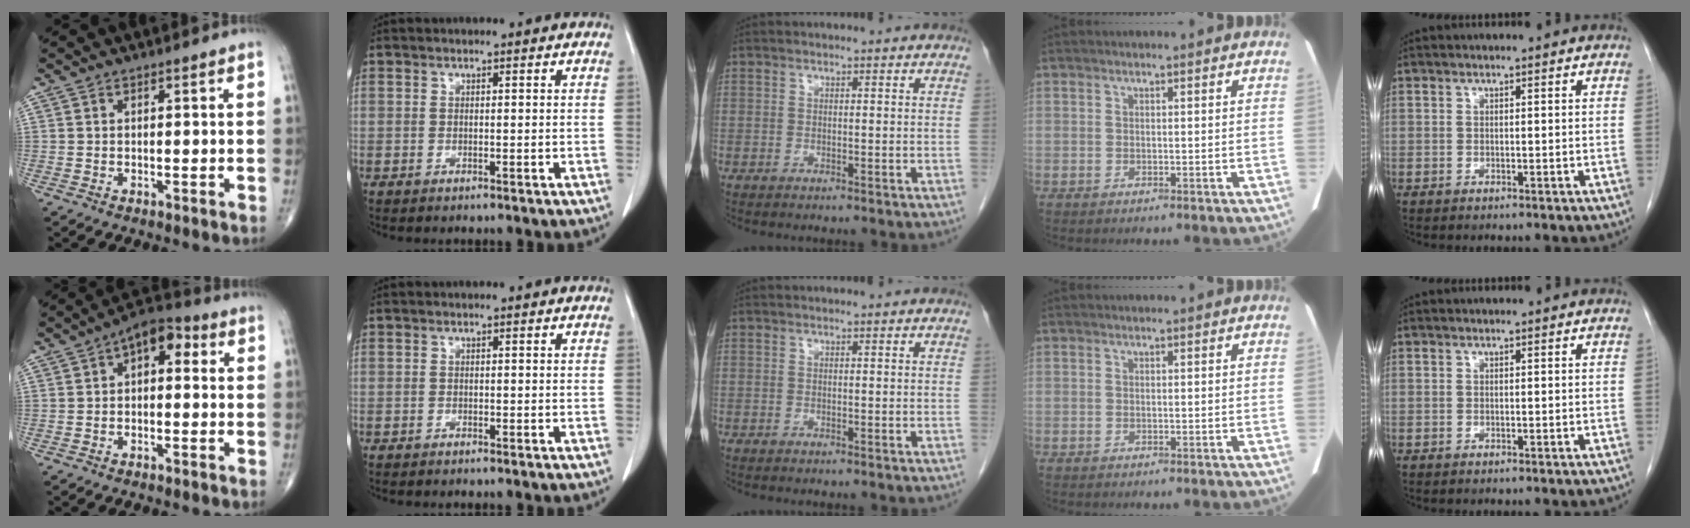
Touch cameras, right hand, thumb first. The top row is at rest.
{"thumb": {"total": 7.3, "force": [1.5, 4.1, 5.8], "torque": [-0.061, 0.026, 0.009]}}